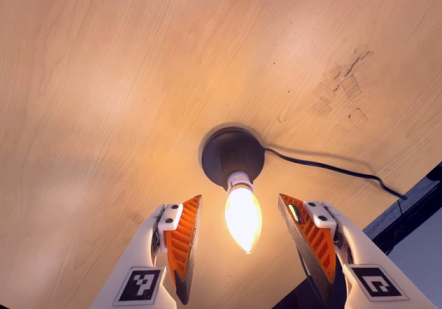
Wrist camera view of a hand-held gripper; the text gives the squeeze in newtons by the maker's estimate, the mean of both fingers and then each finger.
{"total": 0.0}